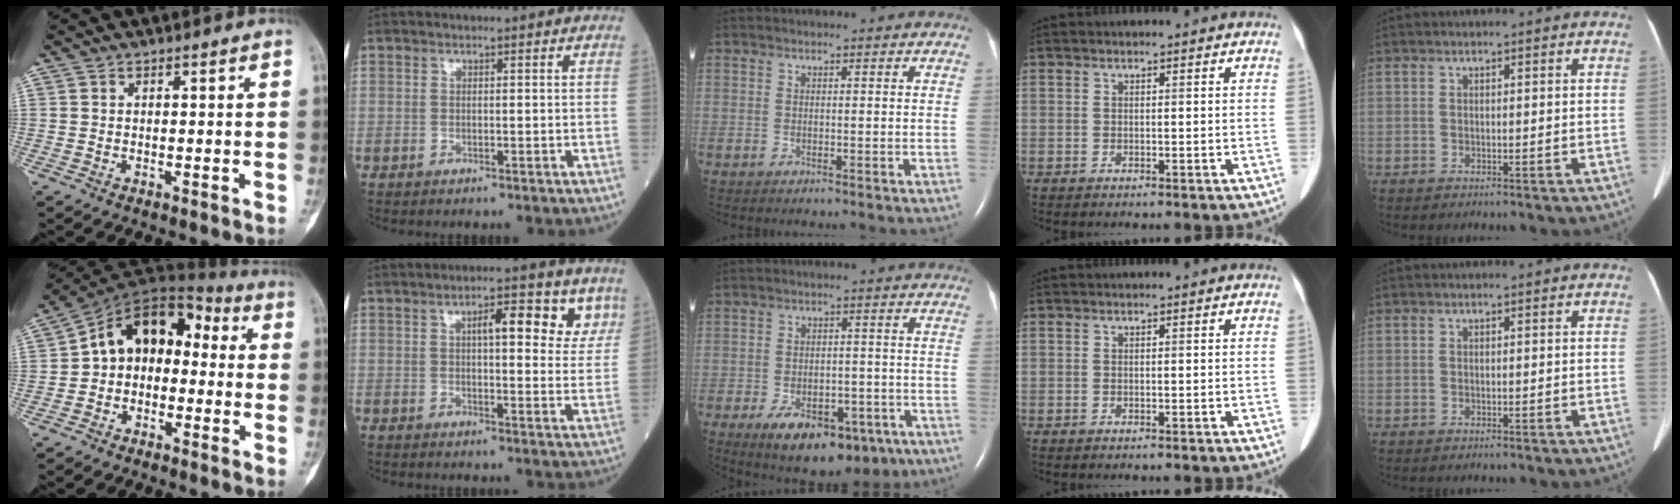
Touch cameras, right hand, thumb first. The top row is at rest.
{"thumb": {"total": 12.1, "force": [-0.3, 8.9, 8.2], "torque": [-0.096, 0.053, -0.025]}, "index": {"total": 8.6, "force": [4.2, 2.6, 7.0], "torque": [-0.087, 0.011, 0.053]}, "middle": {"total": 13.9, "force": [-7.9, 7.4, 8.9], "torque": [-0.133, 0.002, -0.103]}}